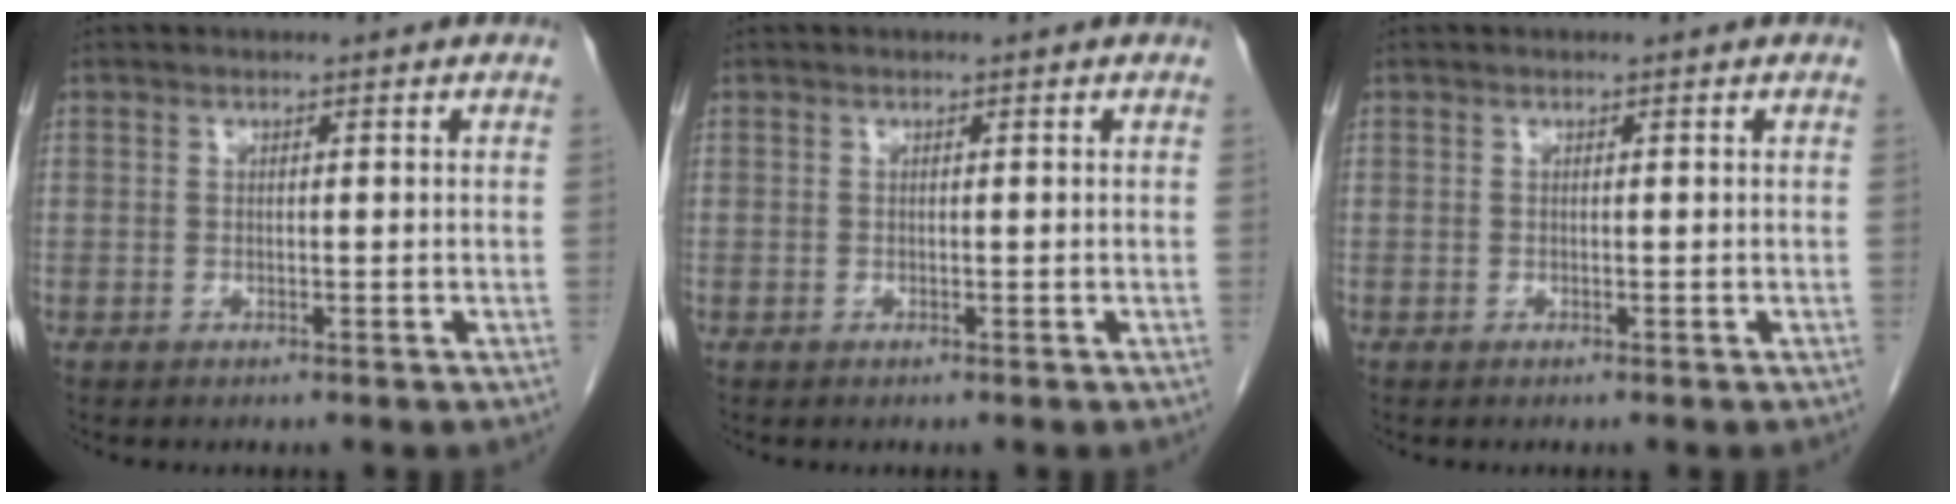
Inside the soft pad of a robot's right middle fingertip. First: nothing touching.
{"total": 0.0}
{"total": 0.0}